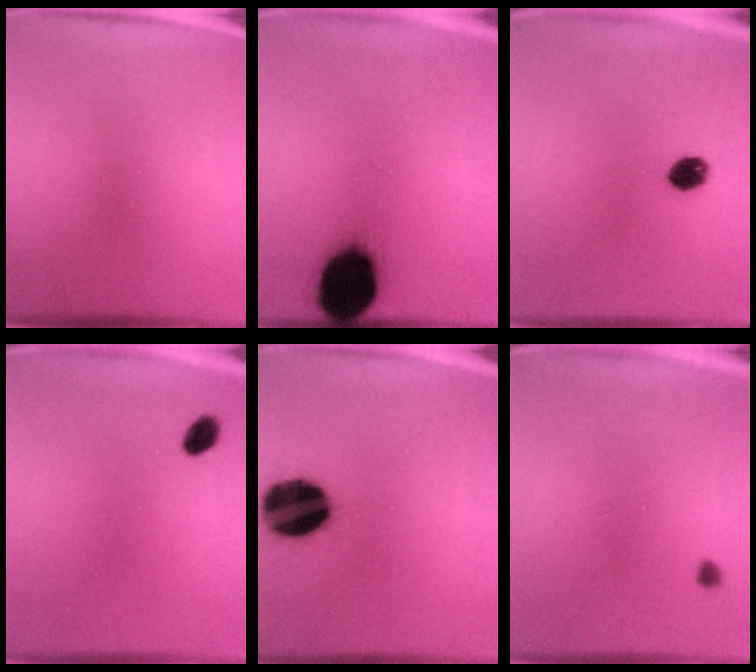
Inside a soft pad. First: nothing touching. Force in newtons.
{"total": 17.2}
{"total": 4.2}
{"total": 2.8}
{"total": 19.8}
{"total": 0.9}